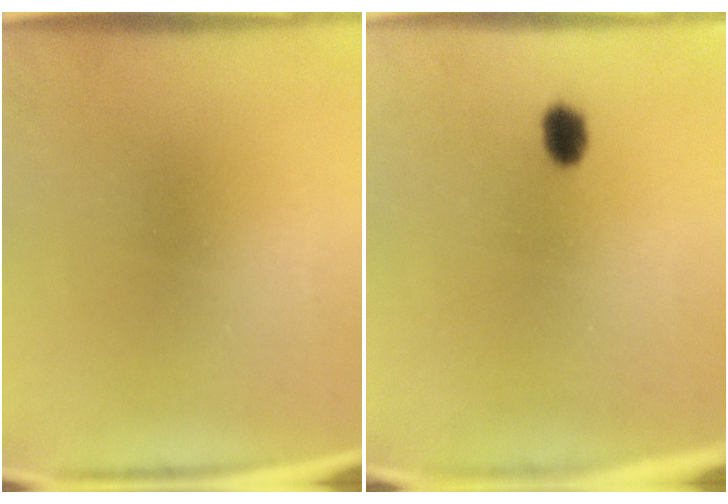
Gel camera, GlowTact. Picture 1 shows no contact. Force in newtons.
{"total": 2.8}